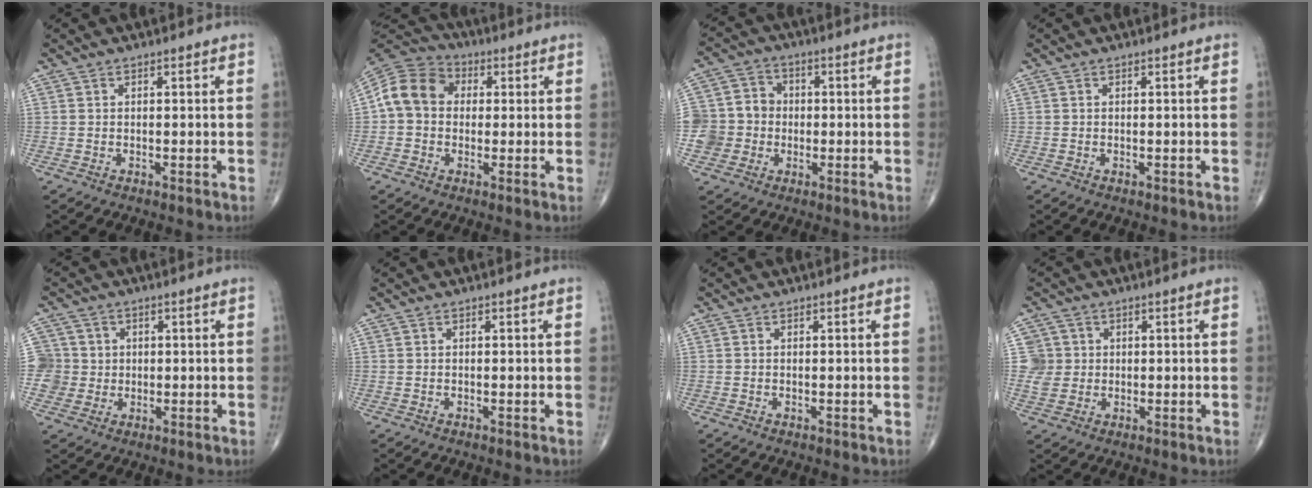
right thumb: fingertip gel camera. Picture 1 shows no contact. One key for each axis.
{"total": 10.9, "fx": 0.9, "fy": 9.0, "fz": 6.1, "tx": -0.100, "ty": 0.030, "tz": 0.001}
{"total": 9.4, "fx": -1.3, "fy": 8.9, "fz": 2.6, "tx": -0.023, "ty": 0.025, "tz": -0.027}
{"total": 0.0}
{"total": 6.1, "fx": 0.5, "fy": 6.1, "fz": 0.2, "tx": 0.028, "ty": 0.012, "tz": 0.007}
{"total": 0.0}
{"total": 0.0}
{"total": 4.4, "fx": 0.7, "fy": 4.3, "fz": 0.3, "tx": 0.022, "ty": 0.003, "tz": 0.011}